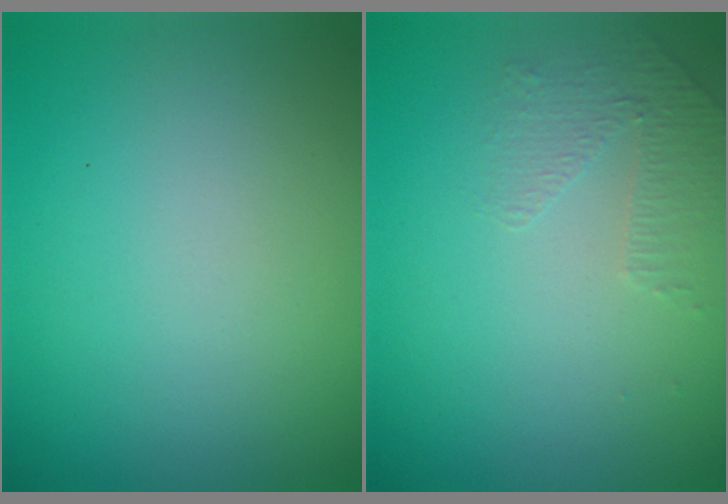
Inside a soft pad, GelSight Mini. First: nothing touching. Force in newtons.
{"total": 1.4, "press": 0.8, "slide": 1.1}